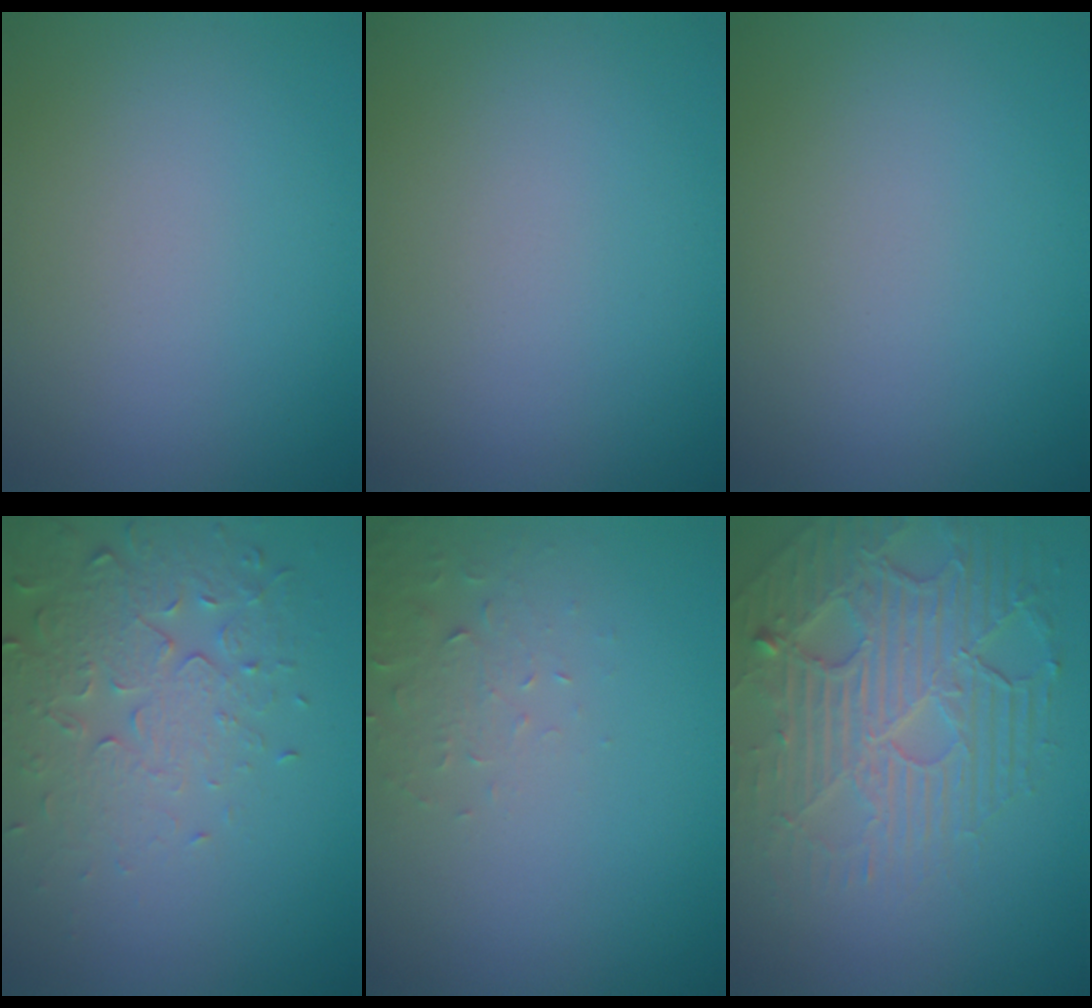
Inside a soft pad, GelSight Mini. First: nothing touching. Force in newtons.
{"total": 0.0}
{"total": 0.0}
{"total": 5.1, "press": 3.8, "slide": 3.4}
{"total": 1.9, "press": 1.8, "slide": 0.4}
{"total": 7.3, "press": 5.3, "slide": 5.1}